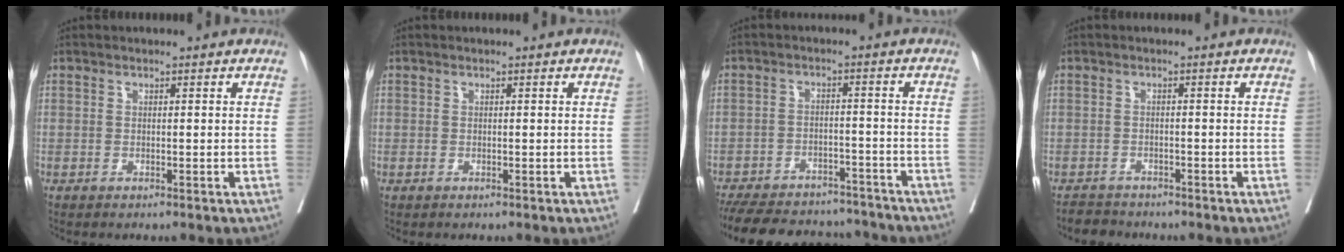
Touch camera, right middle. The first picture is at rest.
{"total": 0.0}
{"total": 19.7, "force": [-17.4, 6.6, 6.4], "torque": [-0.161, -0.005, -0.240]}
{"total": 3.4, "force": [-3.2, 1.1, -0.2], "torque": [-0.002, -0.006, -0.055]}